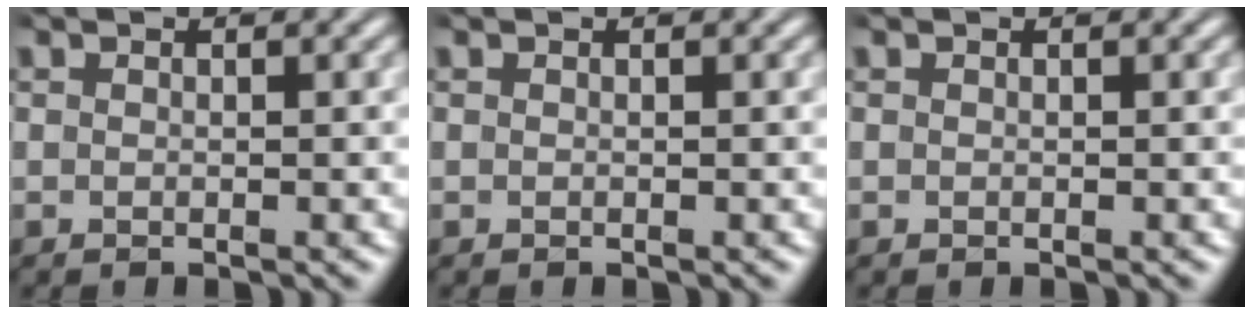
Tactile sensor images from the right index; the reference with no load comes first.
{"total": 0.0}
{"total": 0.0}